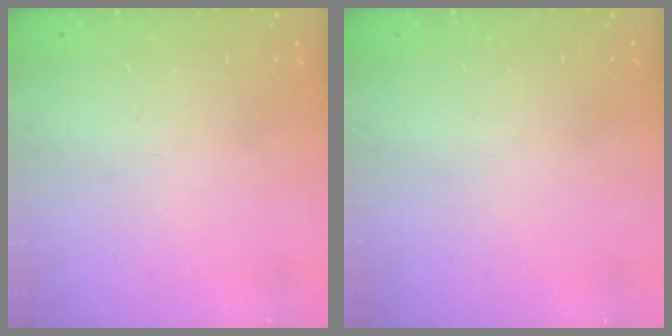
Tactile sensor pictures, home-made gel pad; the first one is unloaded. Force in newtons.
{"total": 0.0}